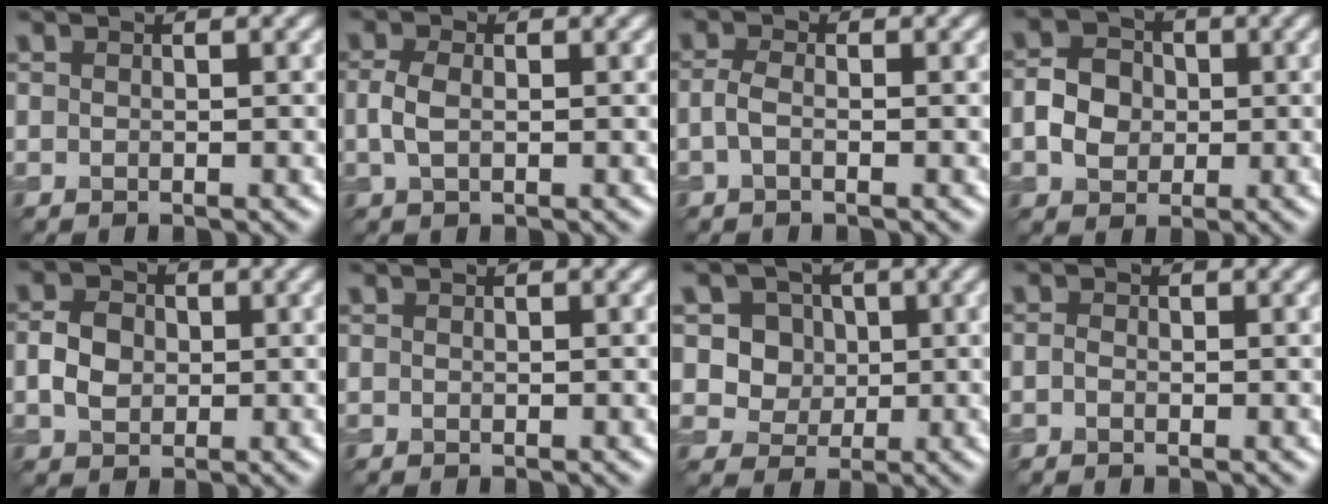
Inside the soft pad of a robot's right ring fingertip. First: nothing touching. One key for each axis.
{"total": 2.1, "fx": 0.0, "fy": 1.3, "fz": 1.7, "tx": -0.042, "ty": 0.000, "tz": -0.003}
{"total": 1.5, "fx": -0.5, "fy": 0.7, "fz": 1.3, "tx": -0.031, "ty": 0.000, "tz": -0.014}
{"total": 3.8, "fx": -0.4, "fy": 3.2, "fz": 2.0, "tx": -0.035, "ty": 0.004, "tz": -0.011}
{"total": 3.2, "fx": -0.1, "fy": 2.6, "fz": 1.9, "tx": -0.039, "ty": 0.003, "tz": -0.007}
{"total": 0.0}
{"total": 5.0, "fx": 1.4, "fy": 4.4, "fz": 2.0, "tx": -0.036, "ty": -0.001, "tz": 0.026}
{"total": 0.6, "fx": -0.3, "fy": 0.4, "fz": 0.4, "tx": -0.009, "ty": 0.000, "tz": -0.007}